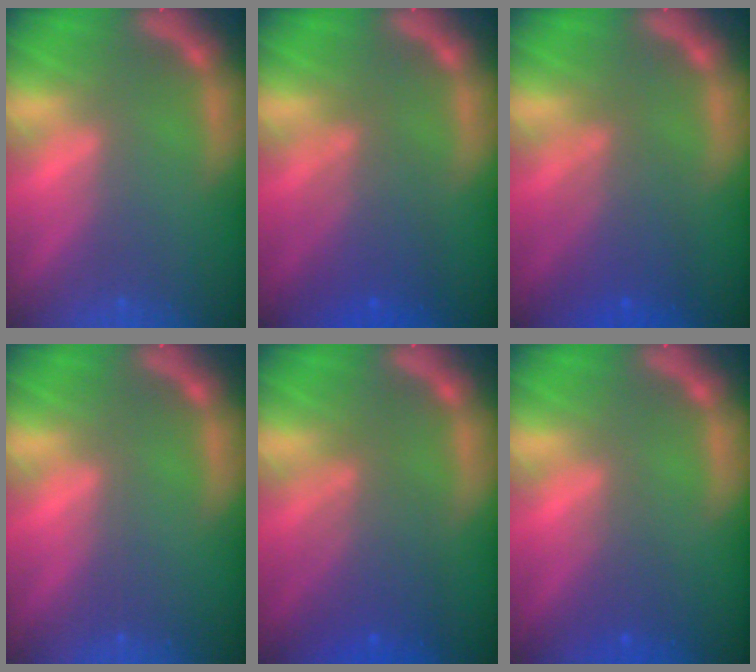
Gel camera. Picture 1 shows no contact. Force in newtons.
{"total": 4.5}
{"total": 4.5}
{"total": 0.0}
{"total": 5.1}
{"total": 1.9}